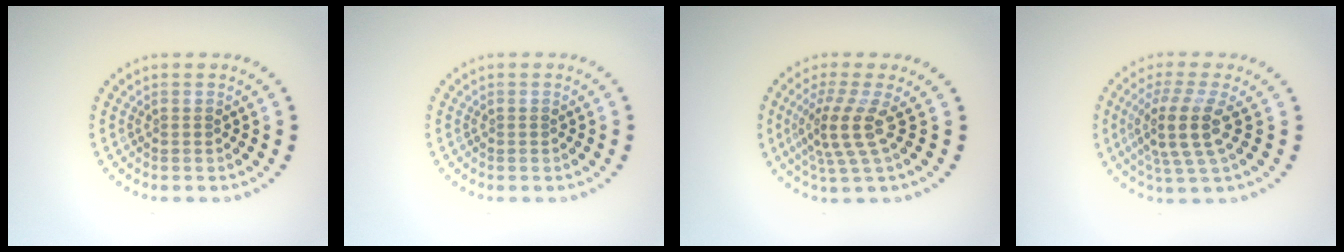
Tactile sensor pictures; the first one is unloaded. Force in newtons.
{"total": 0.0}
{"total": 3.6, "press": 2.6, "slide": 2.5}
{"total": 4.3, "press": 3.2, "slide": 2.8}